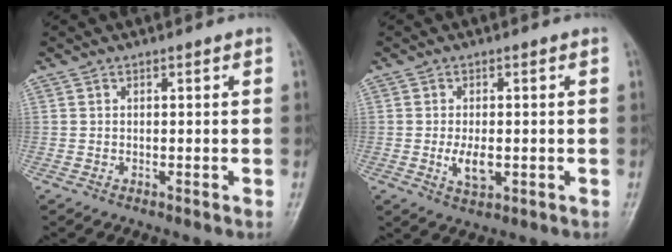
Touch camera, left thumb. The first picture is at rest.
{"total": 4.3, "force": [-0.7, 2.2, 3.7], "torque": [-0.067, -0.007, -0.009]}